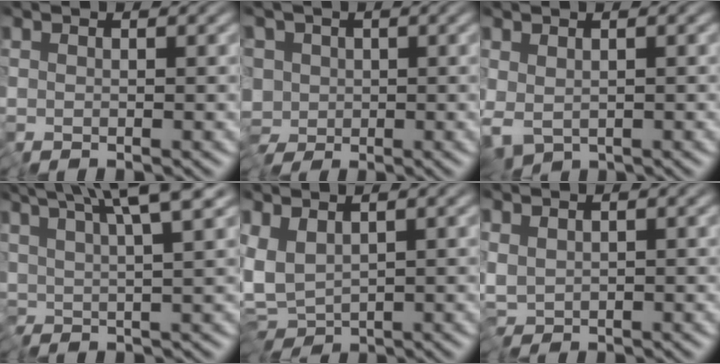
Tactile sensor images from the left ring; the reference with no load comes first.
{"total": 5.1, "force": [-1.5, 4.1, 2.6], "torque": [-0.048, -0.007, -0.041]}
{"total": 2.8, "force": [-0.1, 1.7, 2.3], "torque": [-0.042, -0.009, 0.004]}
{"total": 8.3, "force": [5.0, 2.1, 6.3], "torque": [-0.113, 0.015, 0.069]}
{"total": 5.1, "force": [-0.5, 3.0, 4.1], "torque": [-0.096, -0.007, -0.012]}
{"total": 2.3, "force": [0.1, 1.5, 1.8], "torque": [-0.046, -0.001, -0.001]}